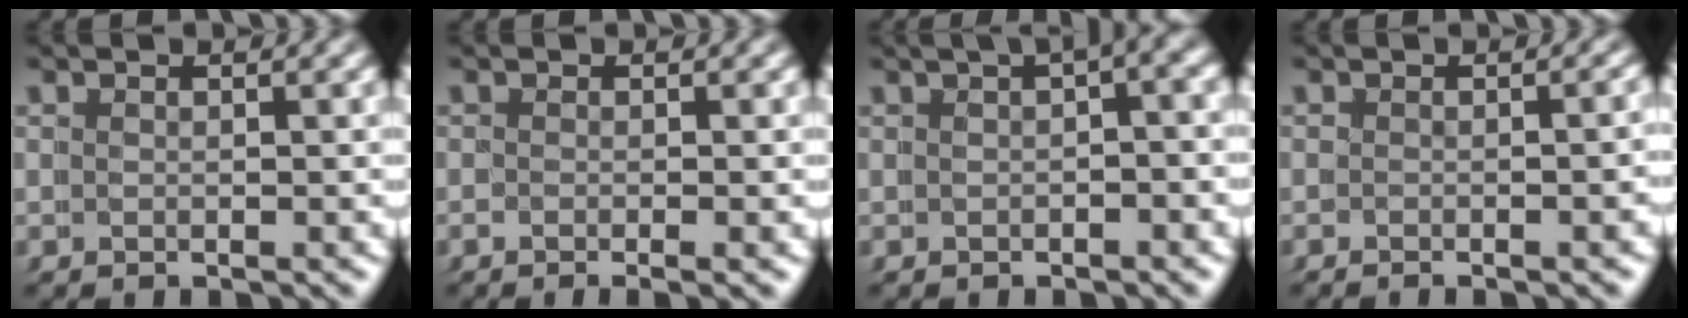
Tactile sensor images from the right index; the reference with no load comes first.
{"total": 1.3, "force": [-0.6, -0.4, 1.1], "torque": [-0.007, 0.000, -0.013]}
{"total": 3.9, "force": [1.2, 1.5, 3.4], "torque": [-0.024, 0.031, 0.008]}
{"total": 1.3, "force": [-0.7, -0.2, 1.1], "torque": [0.001, 0.009, -0.017]}